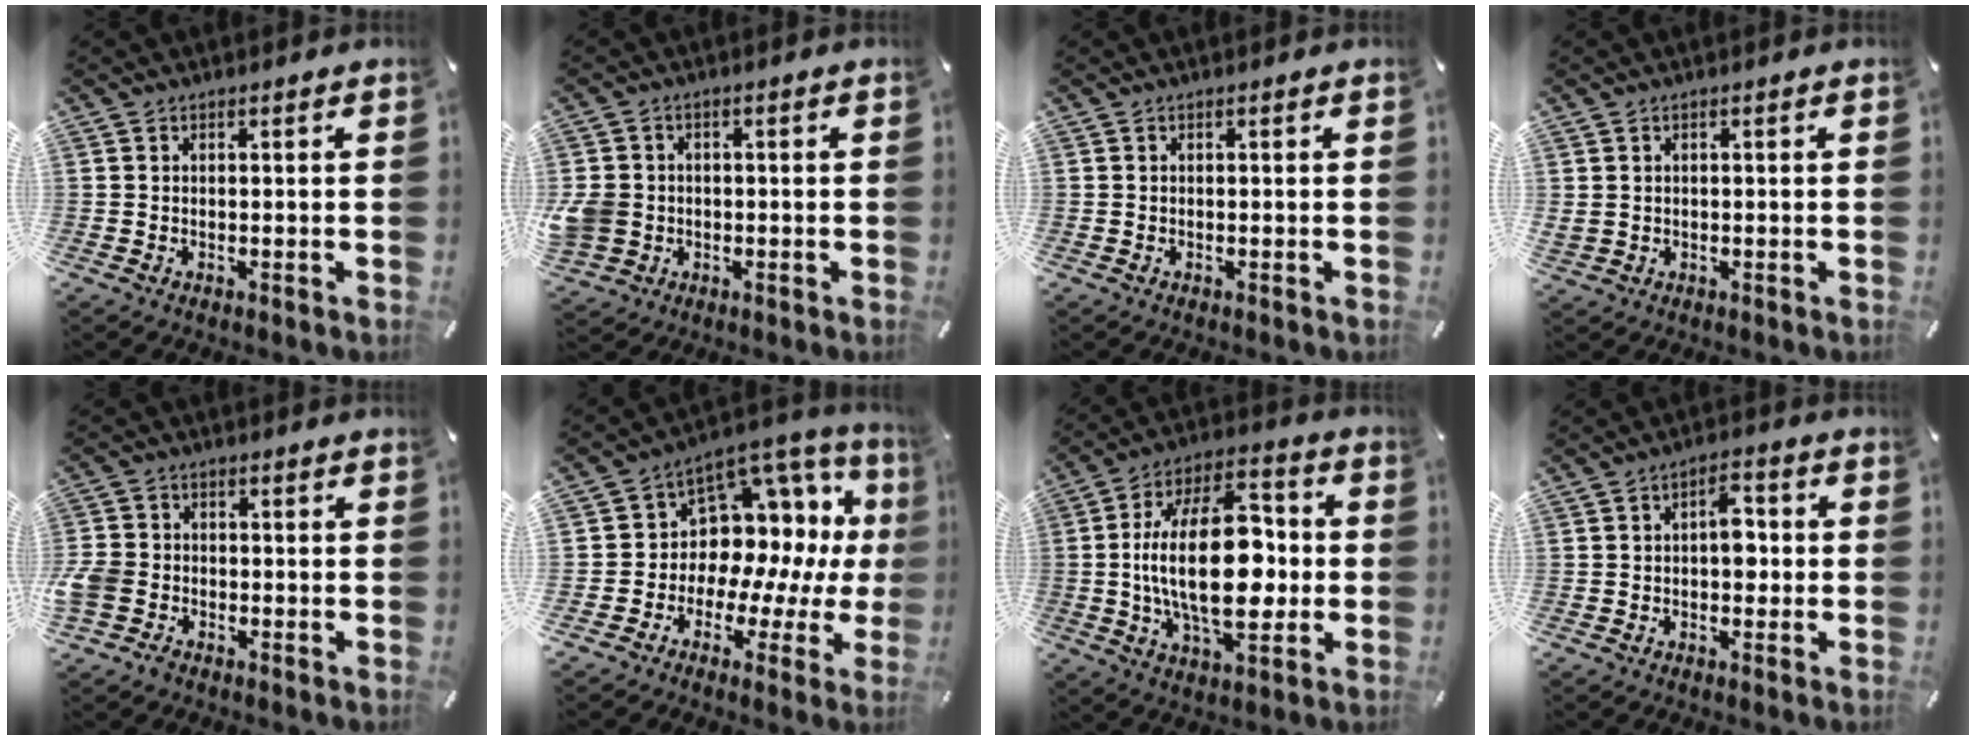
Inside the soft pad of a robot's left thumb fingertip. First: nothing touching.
{"total": 6.2, "force": [-0.9, 5.7, 2.3], "torque": [-0.063, 0.006, -0.017]}
{"total": 0.0}
{"total": 1.5, "force": [0.2, 1.4, 0.5], "torque": [-0.010, 0.004, 0.003]}
{"total": 4.6, "force": [-2.3, 3.6, 1.7], "torque": [-0.045, 0.010, -0.046]}
{"total": 10.0, "force": [4.6, 8.1, 3.5], "torque": [-0.057, -0.076, 0.090]}
{"total": 24.0, "force": [-1.2, 12.9, 20.2], "torque": [-0.372, -0.005, -0.024]}
{"total": 5.9, "force": [-0.2, 3.5, 4.7], "torque": [-0.064, 0.007, -0.010]}